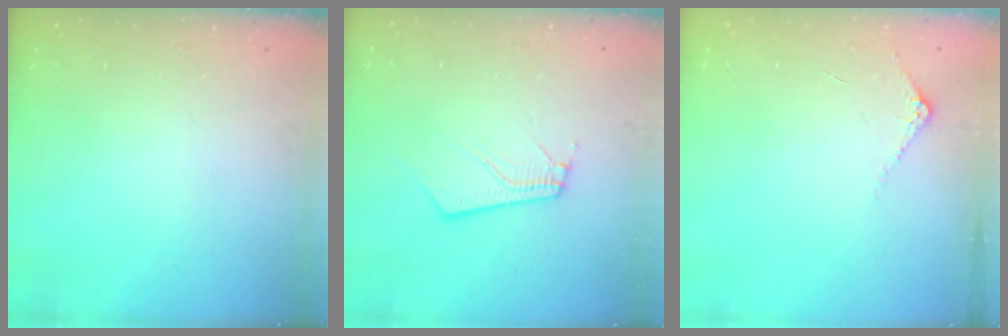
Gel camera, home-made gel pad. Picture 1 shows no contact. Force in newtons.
{"total": 4.5, "press": 4.5, "slide": 0.5}
{"total": 6.0, "press": 5.9, "slide": 0.7}